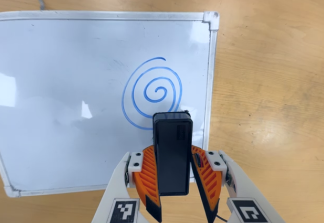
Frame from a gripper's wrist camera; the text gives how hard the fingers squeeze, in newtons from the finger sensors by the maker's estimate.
{"total": 6.3, "left": 6.3, "right": 6.2}